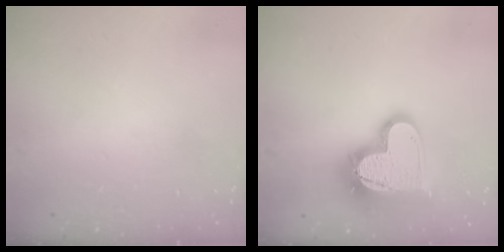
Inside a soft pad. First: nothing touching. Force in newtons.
{"total": 17.1, "press": 17.0, "slide": 1.4}